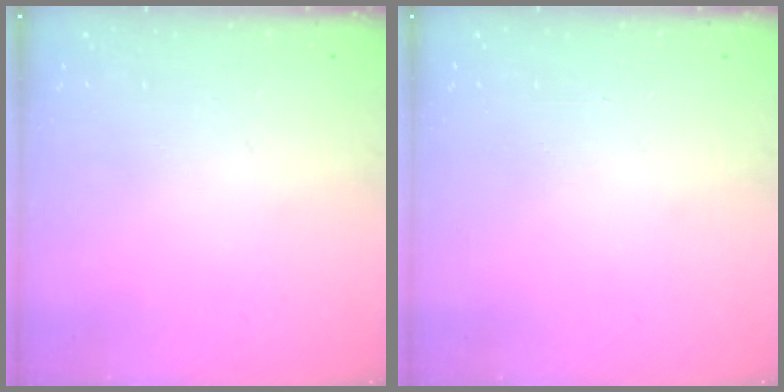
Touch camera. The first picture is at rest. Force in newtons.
{"total": 0.0}